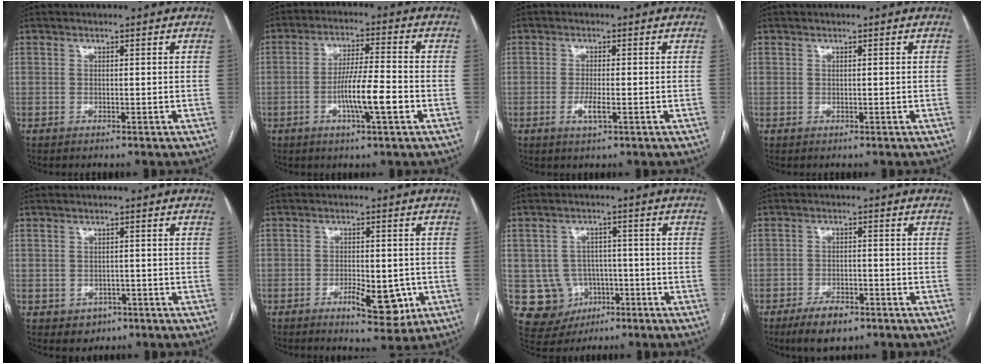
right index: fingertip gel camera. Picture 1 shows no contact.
{"total": 8.3, "force": [-2.7, 0.5, 7.9], "torque": [-0.140, -0.001, -0.051]}
{"total": 2.8, "force": [-0.9, 0.5, 2.6], "torque": [-0.052, -0.004, -0.015]}
{"total": 0.0}
{"total": 2.9, "force": [-1.2, 2.5, 0.8], "torque": [-0.004, 0.005, -0.007]}
{"total": 7.1, "force": [-2.6, 3.0, 5.9], "torque": [-0.076, -0.002, -0.029]}
{"total": 8.1, "force": [-2.0, 7.7, 1.6], "torque": [-0.032, 0.016, -0.017]}
{"total": 5.7, "force": [-3.9, 2.3, 3.4], "torque": [-0.062, -0.002, -0.061]}